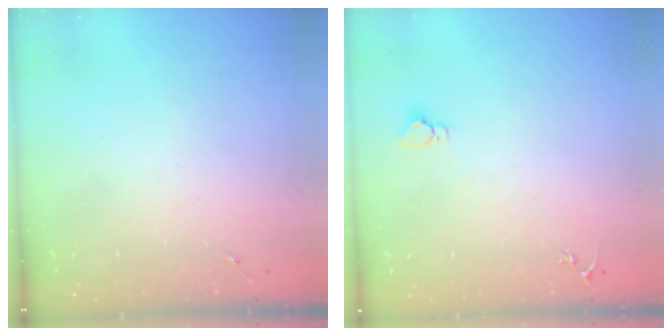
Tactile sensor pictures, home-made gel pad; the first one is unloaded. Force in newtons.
{"total": 2.9, "press": 2.9, "slide": 0.1}